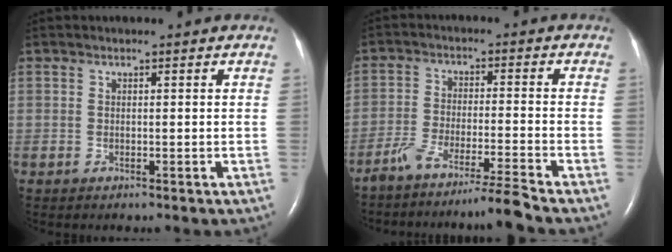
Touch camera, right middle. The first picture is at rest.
{"total": 7.2, "force": [-6.3, -2.2, 2.7], "torque": [-0.048, -0.011, -0.112]}